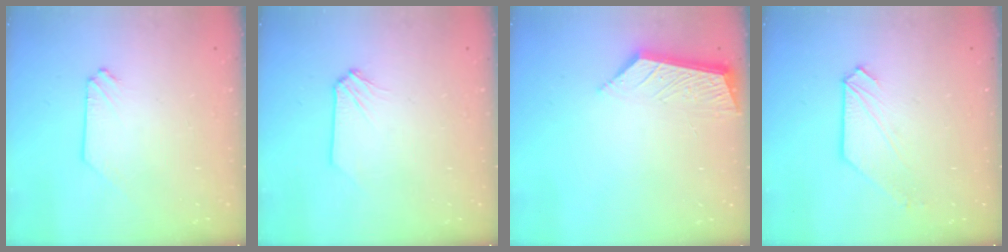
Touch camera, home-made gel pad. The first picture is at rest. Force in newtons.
{"total": 0.5, "press": 0.5, "slide": 0.0}
{"total": 6.3, "press": 6.3, "slide": 0.2}
{"total": 2.2, "press": 2.2, "slide": 0.3}